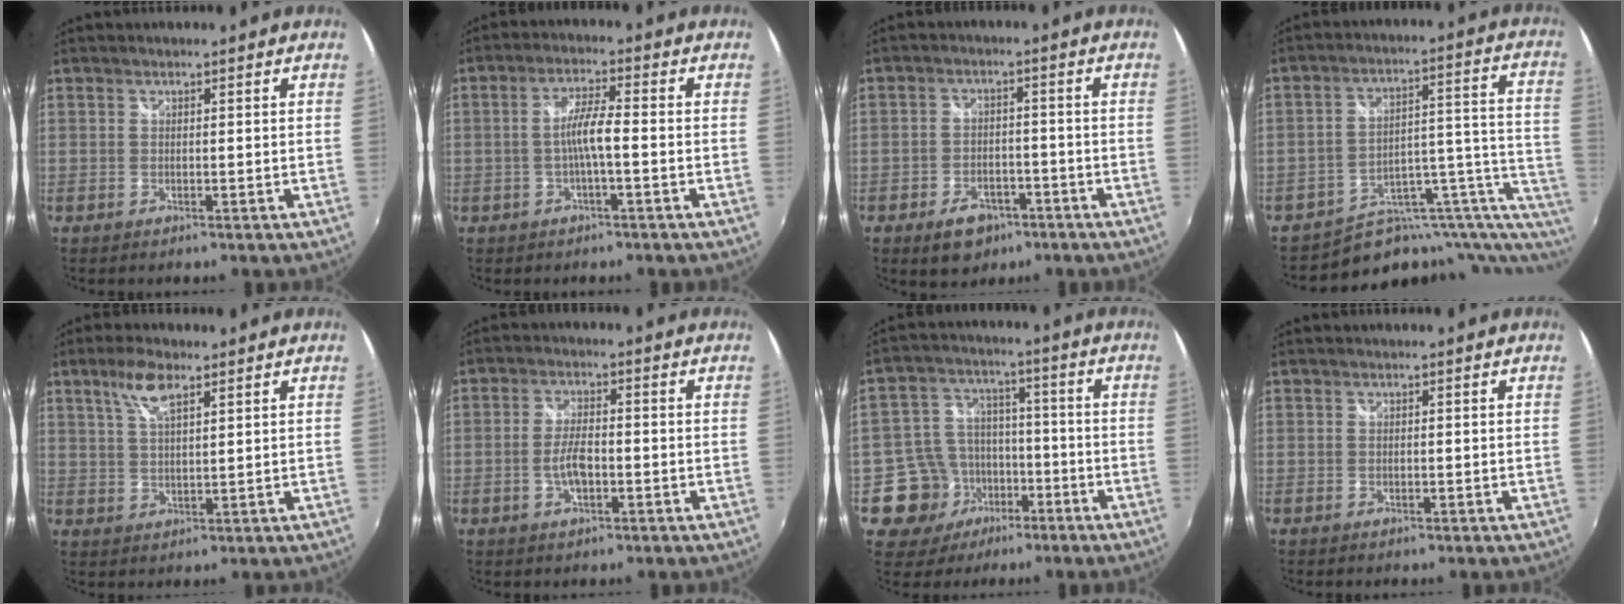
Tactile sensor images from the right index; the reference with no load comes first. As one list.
[{"total": 4.7, "force": [-1.2, 0.2, 4.6], "torque": [-0.089, 0.006, -0.021]}, {"total": 7.3, "force": [-4.5, 4.8, 3.4], "torque": [-0.084, 0.007, -0.057]}, {"total": 14.8, "force": [-10.6, 5.7, 8.6], "torque": [-0.084, 0.012, -0.163]}, {"total": 6.0, "force": [3.5, 1.9, 4.5], "torque": [-0.085, 0.008, 0.068]}, {"total": 5.0, "force": [-1.5, 2.2, 4.3], "torque": [-0.087, 0.003, -0.026]}, {"total": 11.6, "force": [-5.4, 9.9, 2.9], "torque": [-0.086, 0.025, -0.073]}, {"total": 0.0}]